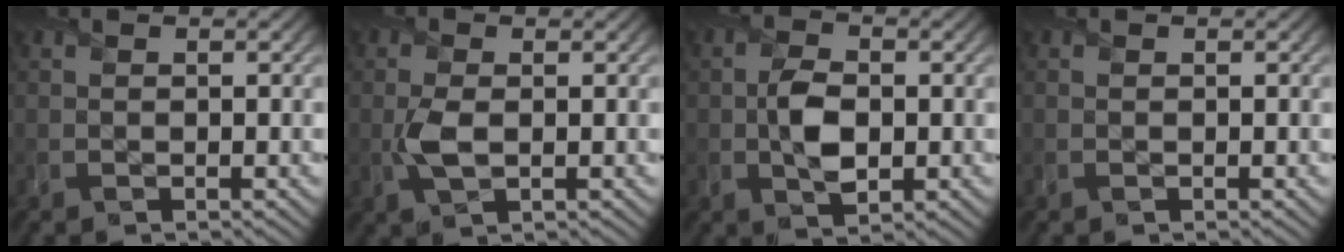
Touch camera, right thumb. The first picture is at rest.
{"total": 3.0, "force": [-0.3, 1.6, 2.5], "torque": [-0.060, -0.002, -0.008]}
{"total": 4.6, "force": [-0.3, 2.9, 3.5], "torque": [-0.076, -0.004, -0.006]}
{"total": 0.0}